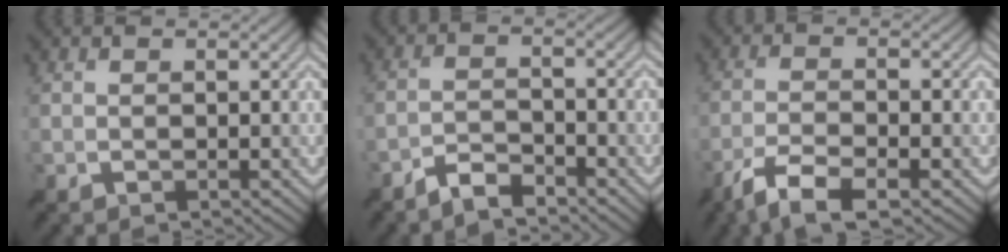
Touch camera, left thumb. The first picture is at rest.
{"total": 3.6, "force": [-3.2, 0.8, 1.5], "torque": [-0.027, 0.001, -0.069]}
{"total": 6.3, "force": [-4.1, 1.4, 4.5], "torque": [-0.087, -0.006, -0.083]}